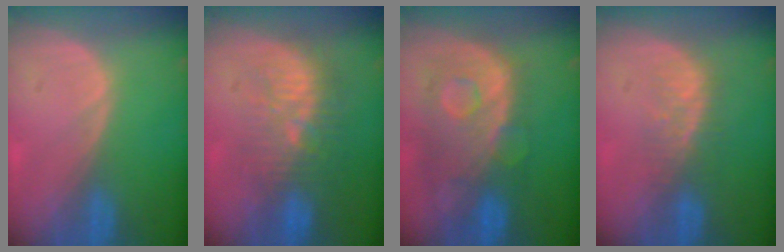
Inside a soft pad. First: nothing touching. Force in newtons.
{"total": 9.5, "press": 9.1, "slide": 2.8}
{"total": 11.3, "press": 9.8, "slide": 5.7}
{"total": 4.5, "press": 4.2, "slide": 1.7}